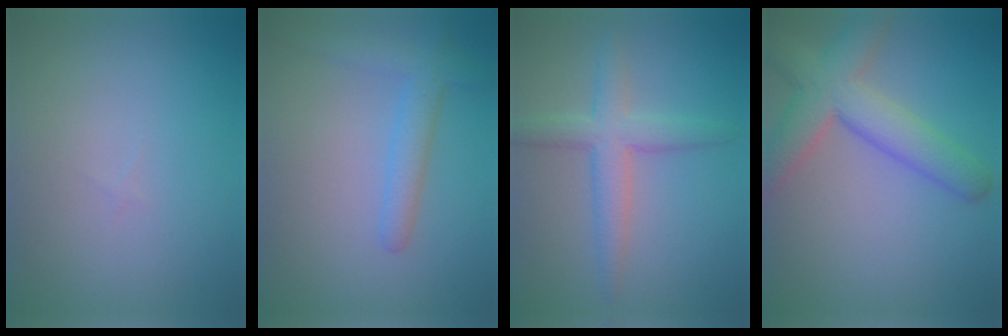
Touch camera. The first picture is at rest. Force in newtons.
{"total": 2.9, "press": 2.9, "slide": 0.1}
{"total": 3.7, "press": 3.7, "slide": 0.2}
{"total": 6.6, "press": 6.5, "slide": 0.4}